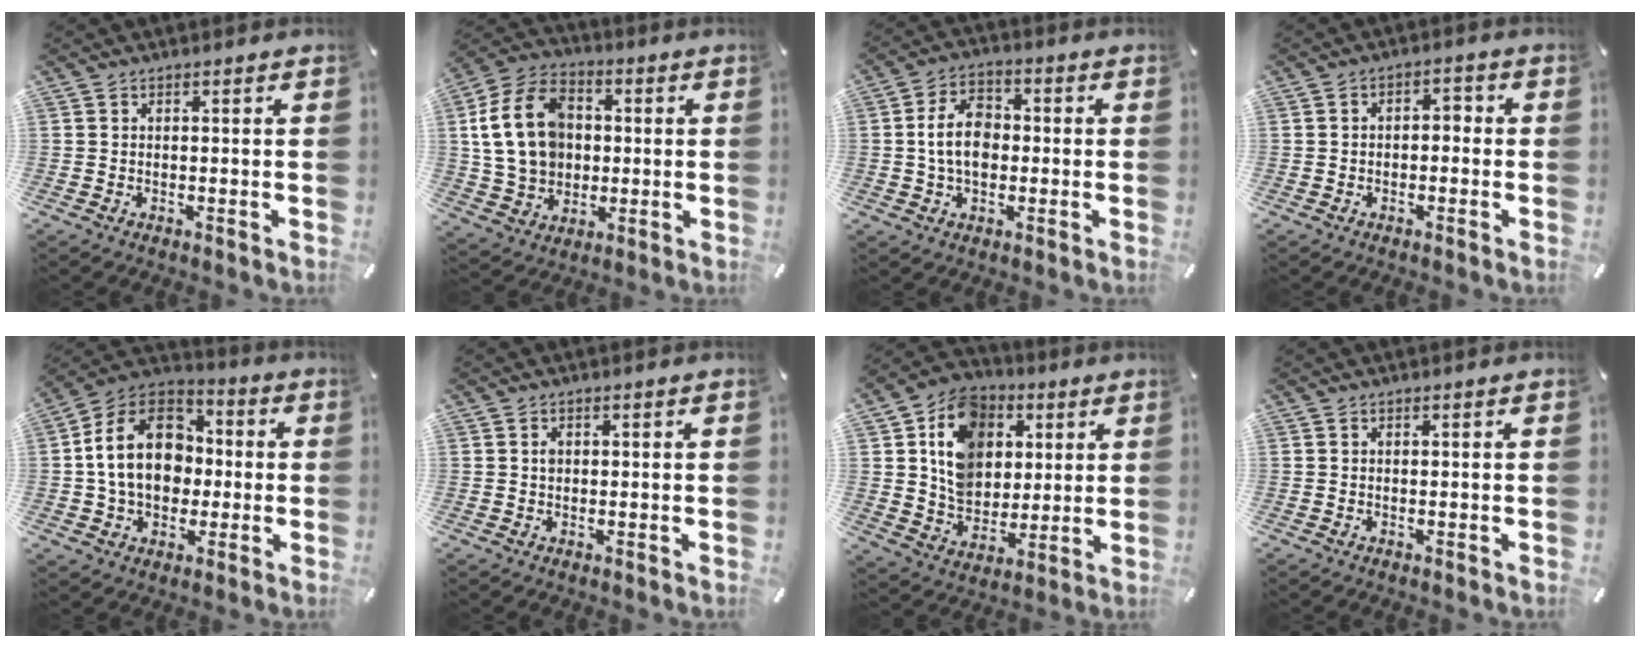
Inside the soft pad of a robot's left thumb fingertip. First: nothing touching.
{"total": 16.5, "force": [1.2, 13.3, 9.5], "torque": [-0.205, 0.016, 0.026]}
{"total": 9.4, "force": [-0.2, 6.6, 6.7], "torque": [-0.128, 0.007, -0.007]}
{"total": 2.8, "force": [-1.7, 1.6, 1.4], "torque": [-0.026, 0.015, -0.036]}
{"total": 17.5, "force": [-0.5, 14.0, 10.4], "torque": [-0.216, 0.022, -0.009]}
{"total": 0.9, "force": [0.2, 0.8, 0.5], "torque": [-0.003, -0.002, 0.001]}
{"total": 14.2, "force": [3.8, 12.0, 6.6], "torque": [-0.126, -0.008, 0.076]}
{"total": 0.0}